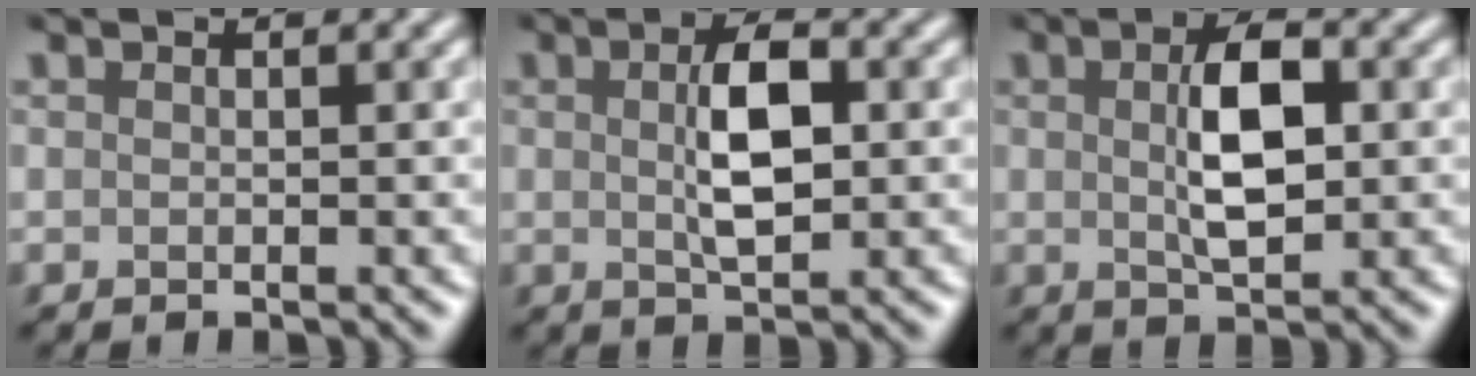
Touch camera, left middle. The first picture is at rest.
{"total": 4.5, "force": [0.4, 1.9, 4.0], "torque": [-0.081, 0.003, 0.007]}
{"total": 5.0, "force": [0.5, 2.2, 4.5], "torque": [-0.086, 0.003, 0.010]}